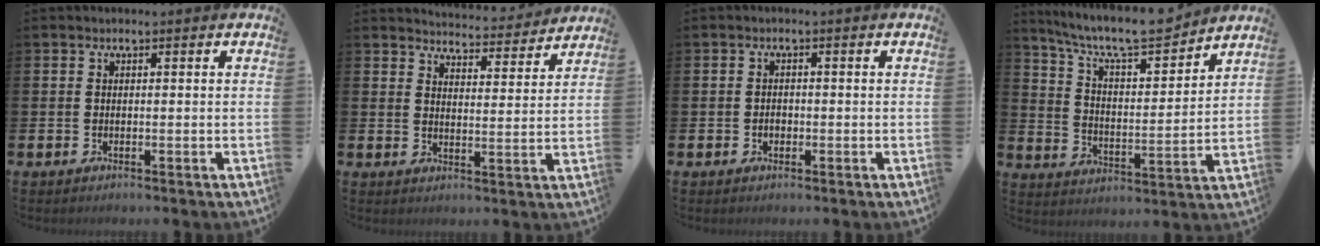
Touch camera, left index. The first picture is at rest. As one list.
[{"total": 4.7, "force": [4.7, 0.4, 0.0], "torque": [-0.007, -0.042, 0.079]}, {"total": 1.2, "force": [-0.3, 0.9, 0.6], "torque": [-0.009, 0.004, -0.009]}, {"total": 9.4, "force": [8.6, 1.8, 3.4], "torque": [-0.091, -0.062, 0.147]}]